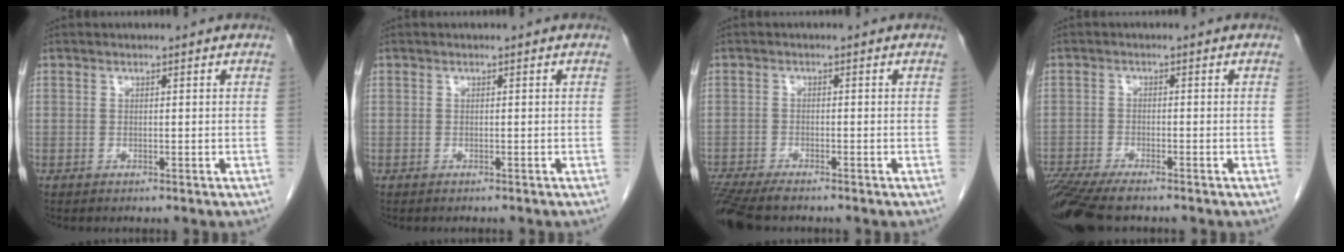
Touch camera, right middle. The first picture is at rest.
{"total": 0.6, "force": [-0.5, 0.1, 0.2], "torque": [-0.004, -0.001, -0.007]}
{"total": 7.9, "force": [-6.8, 1.3, 3.9], "torque": [-0.071, -0.018, -0.119]}
{"total": 10.5, "force": [-8.6, 1.9, 5.7], "torque": [-0.105, -0.020, -0.147]}